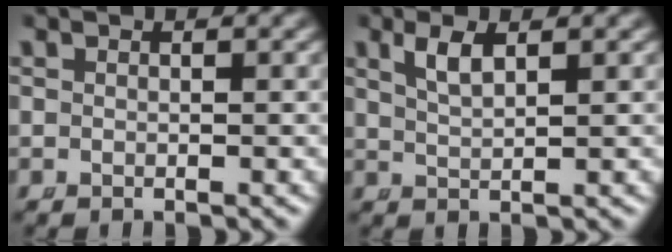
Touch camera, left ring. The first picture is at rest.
{"total": 1.8, "force": [1.0, 0.1, 1.5], "torque": [-0.031, -0.005, 0.030]}